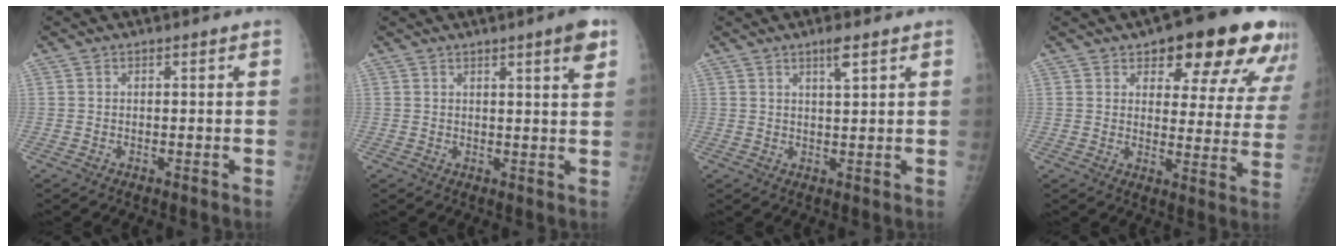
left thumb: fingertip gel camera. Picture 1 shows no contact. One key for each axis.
{"total": 4.9, "fx": 2.7, "fy": 0.4, "fz": 4.1, "tx": -0.050, "ty": -0.013, "tz": 0.035}
{"total": 3.1, "fx": 1.9, "fy": 0.4, "fz": 2.5, "tx": -0.043, "ty": -0.009, "tz": 0.033}
{"total": 18.0, "fx": 11.5, "fy": 7.7, "fz": 11.6, "tx": -0.095, "ty": -0.041, "tz": 0.137}